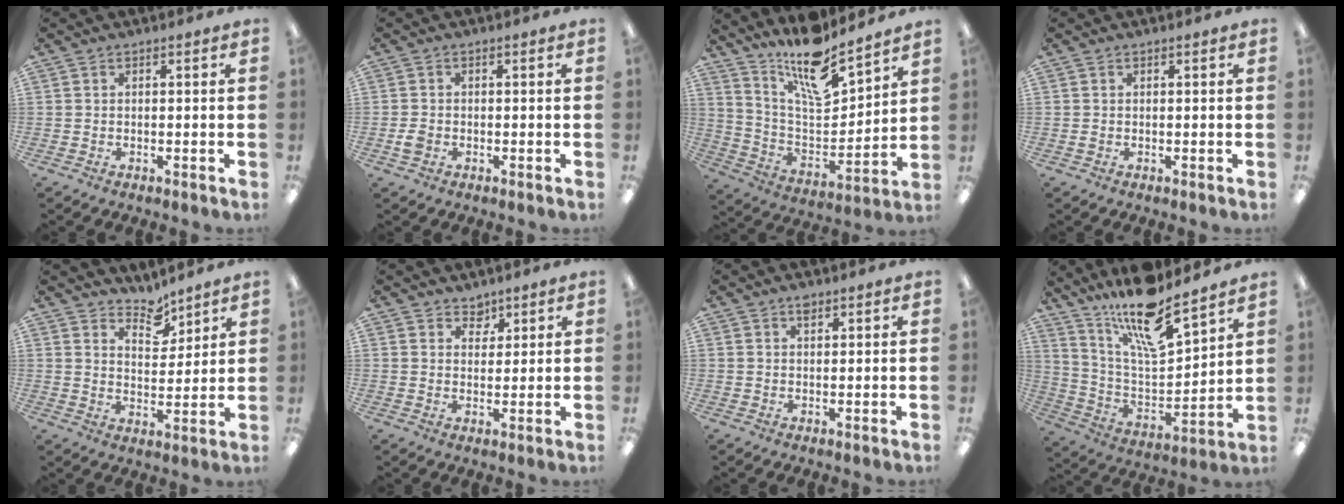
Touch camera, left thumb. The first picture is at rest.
{"total": 2.3, "force": [-0.7, 1.8, 1.3], "torque": [-0.022, 0.003, -0.011]}
{"total": 15.6, "force": [12.9, 4.0, 7.9], "torque": [-0.145, -0.096, 0.221]}
{"total": 0.5, "force": [0.1, 0.4, 0.4], "torque": [-0.007, 0.003, 0.000]}
{"total": 6.8, "force": [5.9, 2.9, 1.7], "torque": [-0.013, -0.044, 0.106]}
{"total": 3.5, "force": [2.9, 2.0, 0.3], "torque": [0.010, -0.019, 0.050]}
{"total": 1.9, "force": [1.4, 0.7, 1.0], "torque": [-0.016, -0.003, 0.024]}
{"total": 17.3, "force": [14.0, 3.9, 9.5], "torque": [-0.174, -0.097, 0.238]}